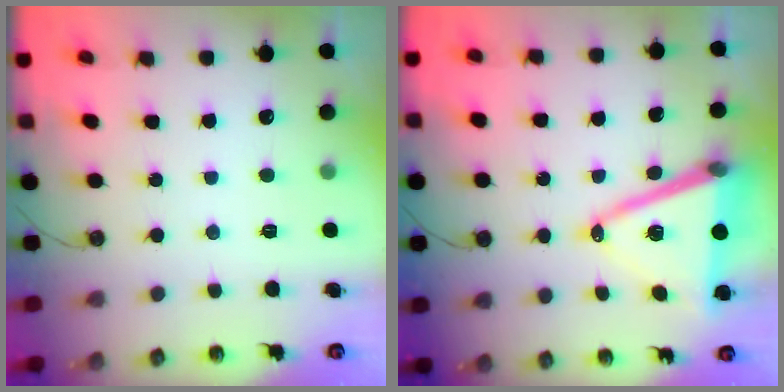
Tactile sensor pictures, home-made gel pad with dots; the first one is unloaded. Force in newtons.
{"total": 15.5, "press": 14.9, "slide": 4.0}